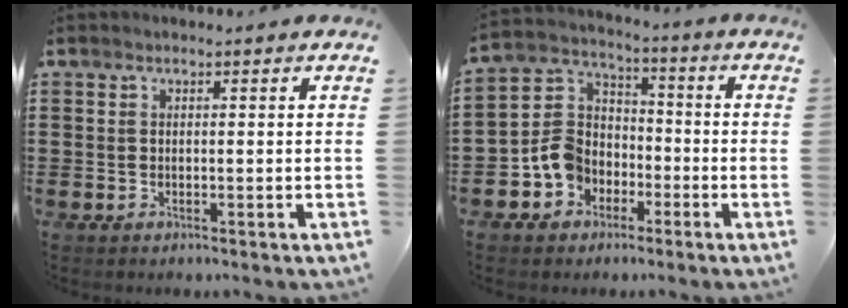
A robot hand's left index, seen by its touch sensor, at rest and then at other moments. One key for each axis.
{"total": 7.4, "fx": -3.3, "fy": 6.2, "fz": 2.1, "tx": -0.084, "ty": 0.013, "tz": -0.073}